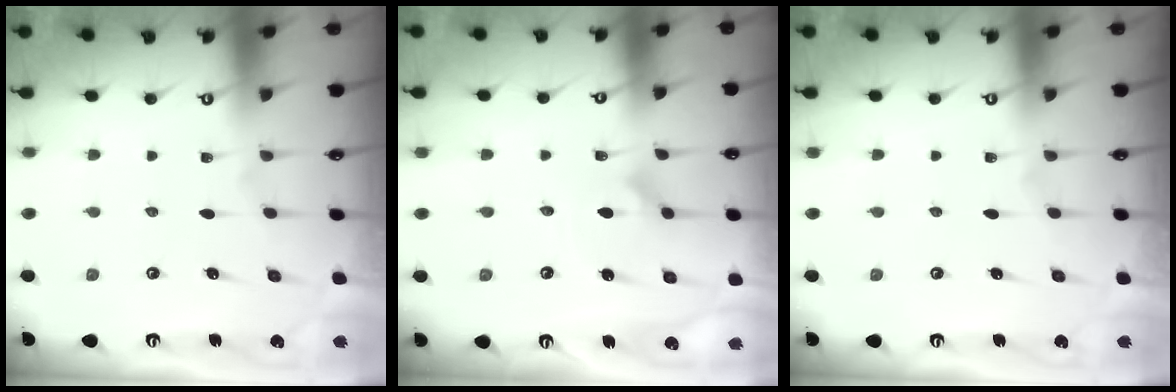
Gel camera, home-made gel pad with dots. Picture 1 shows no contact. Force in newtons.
{"total": 3.4, "press": 3.3, "slide": 0.3}
{"total": 0.0}